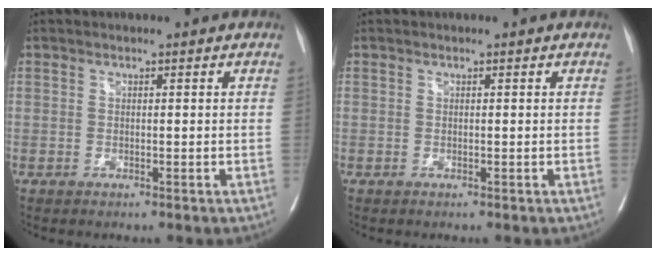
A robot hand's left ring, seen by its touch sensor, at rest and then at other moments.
{"total": 0.0}